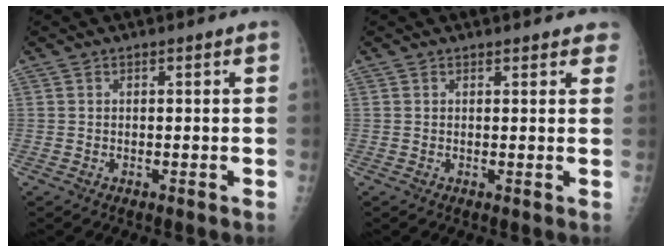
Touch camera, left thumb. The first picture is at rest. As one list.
[{"total": 3.2, "force": [2.7, 1.3, 1.0], "torque": [0.019, -0.005, 0.017]}]